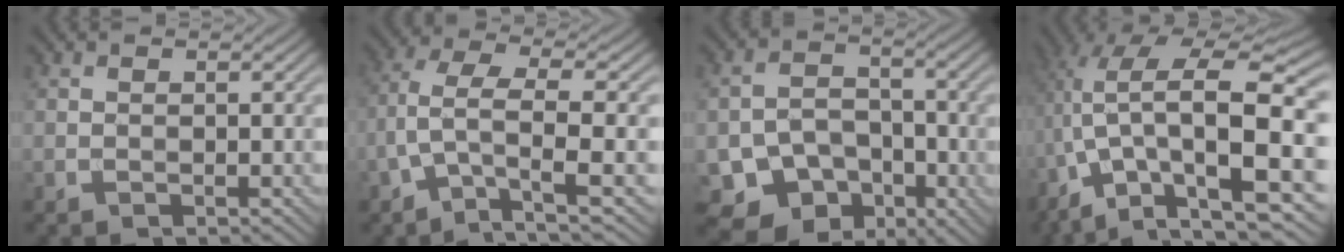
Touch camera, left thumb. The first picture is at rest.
{"total": 6.8, "force": [-1.8, 2.2, 6.2], "torque": [-0.130, 0.009, -0.043]}
{"total": 8.9, "force": [-4.9, 6.5, 3.8], "torque": [-0.056, -0.011, -0.092]}
{"total": 16.6, "force": [-0.6, 8.2, 14.4], "torque": [-0.275, -0.017, 0.008]}